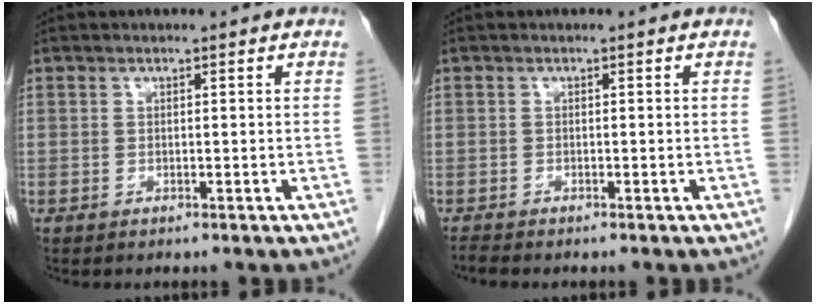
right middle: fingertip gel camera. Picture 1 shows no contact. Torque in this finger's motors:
{"motor_torque": [0.06, 0.07, -0.02, 0.00]}